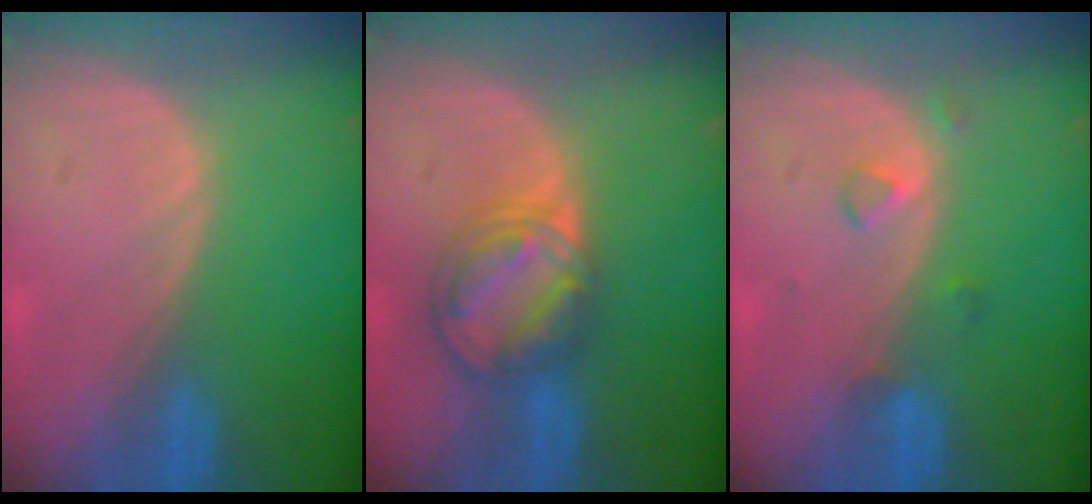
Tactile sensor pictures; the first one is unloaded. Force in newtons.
{"total": 8.3, "press": 7.1, "slide": 4.4}
{"total": 2.1, "press": 2.1, "slide": 0.1}